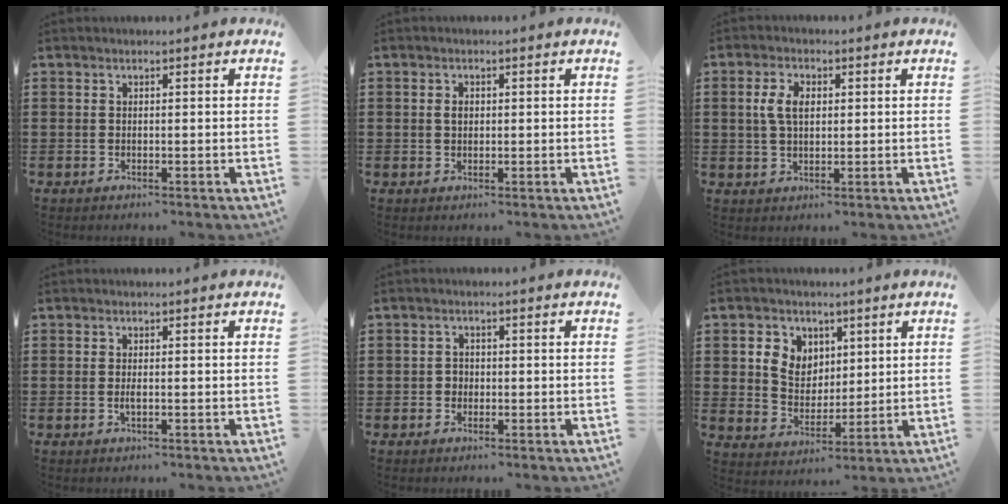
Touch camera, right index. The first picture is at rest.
{"total": 1.5, "force": [0.2, 1.0, 1.1], "torque": [-0.024, 0.006, 0.003]}
{"total": 4.4, "force": [0.8, 2.6, 3.5], "torque": [-0.083, 0.010, 0.010]}
{"total": 1.0, "force": [-0.2, 0.2, 0.9], "torque": [-0.016, -0.002, -0.003]}
{"total": 1.4, "force": [-0.6, 1.2, 0.3], "torque": [-0.010, 0.002, -0.013]}
{"total": 5.7, "force": [2.3, 5.0, 1.3], "torque": [-0.045, 0.014, 0.040]}